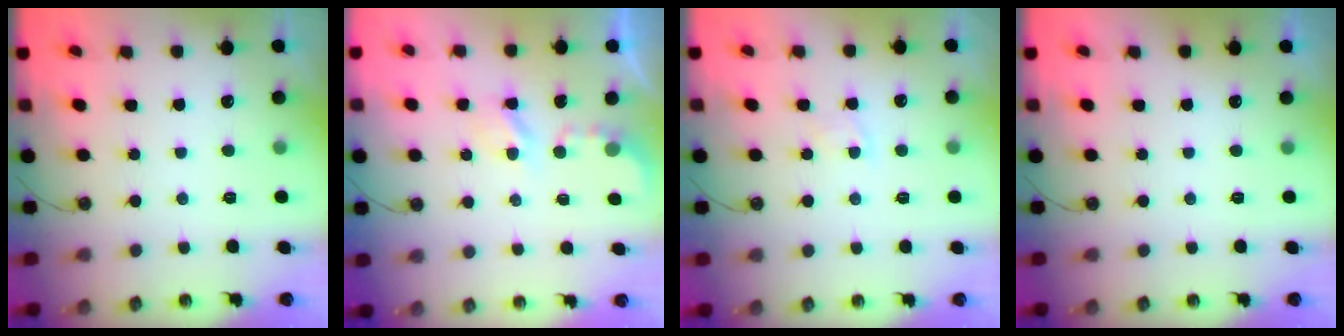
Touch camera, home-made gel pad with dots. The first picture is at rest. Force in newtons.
{"total": 2.9, "press": 2.9, "slide": 0.4}
{"total": 2.8, "press": 2.8, "slide": 0.4}
{"total": 0.0}